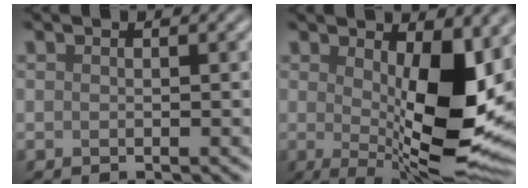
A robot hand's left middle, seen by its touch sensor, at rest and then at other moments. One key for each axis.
{"total": 11.9, "fx": 0.8, "fy": 3.9, "fz": 11.2, "tx": -0.158, "ty": -0.026, "tz": 0.020}